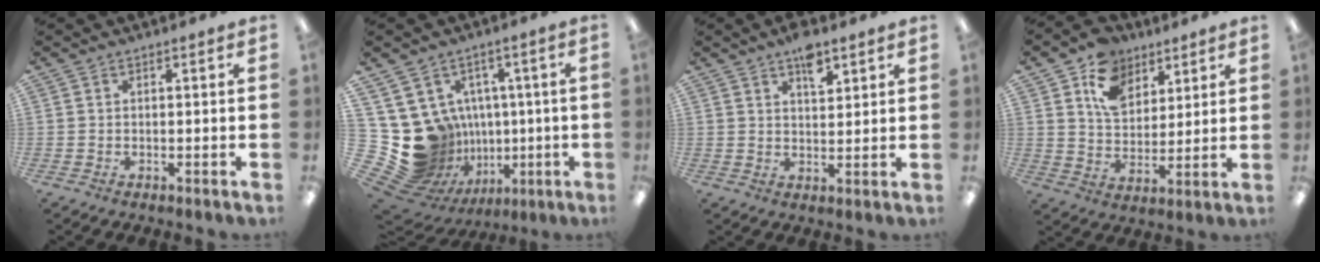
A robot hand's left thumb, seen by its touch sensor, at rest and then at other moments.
{"total": 17.5, "force": [-0.6, 16.2, 6.5], "torque": [-0.153, -0.025, 0.037]}
{"total": 6.2, "force": [4.2, 2.7, 3.6], "torque": [-0.041, -0.025, 0.069]}
{"total": 11.7, "force": [7.0, 8.5, 4.0], "torque": [-0.074, -0.032, 0.135]}